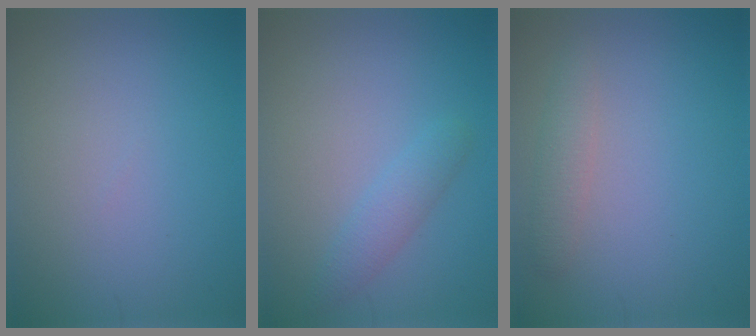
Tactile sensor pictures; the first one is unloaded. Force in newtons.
{"total": 1.9, "press": 1.9, "slide": 0.1}
{"total": 1.7, "press": 1.7, "slide": 0.0}